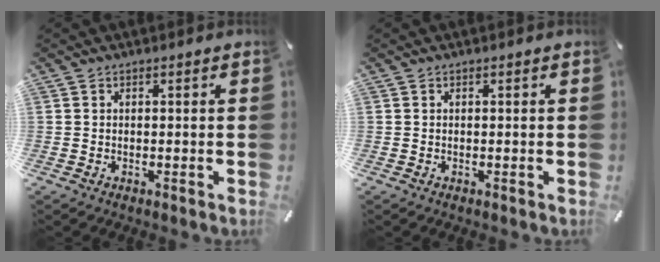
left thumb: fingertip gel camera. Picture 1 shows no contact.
{"total": 0.0}